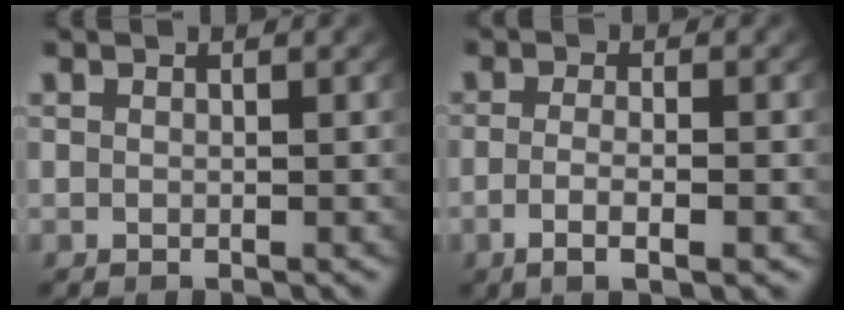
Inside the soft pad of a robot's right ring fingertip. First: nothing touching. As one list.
[{"total": 3.1, "force": [-1.6, 0.4, 2.7], "torque": [-0.060, -0.013, -0.020]}]